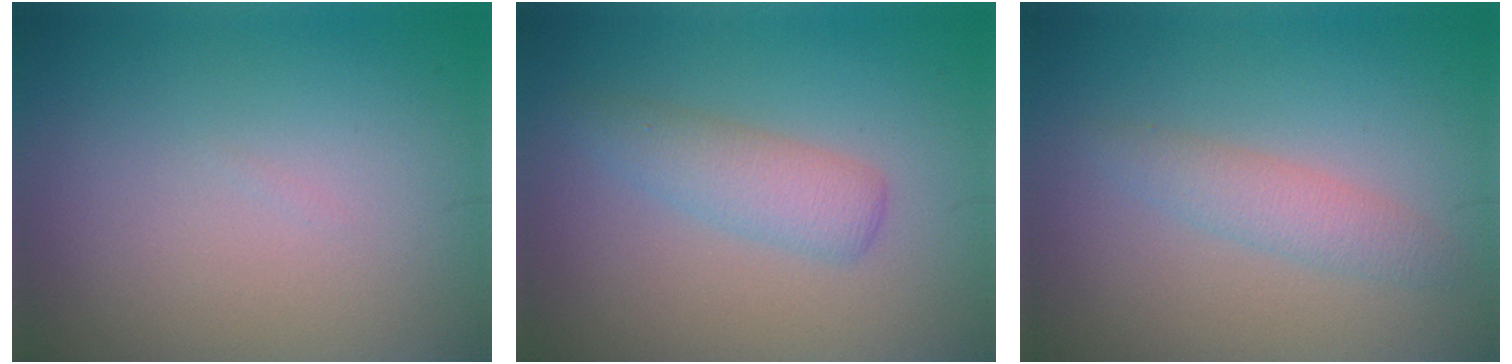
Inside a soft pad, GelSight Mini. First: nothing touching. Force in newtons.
{"total": 2.8, "press": 2.8, "slide": 0.0}
{"total": 2.1, "press": 2.1, "slide": 0.1}